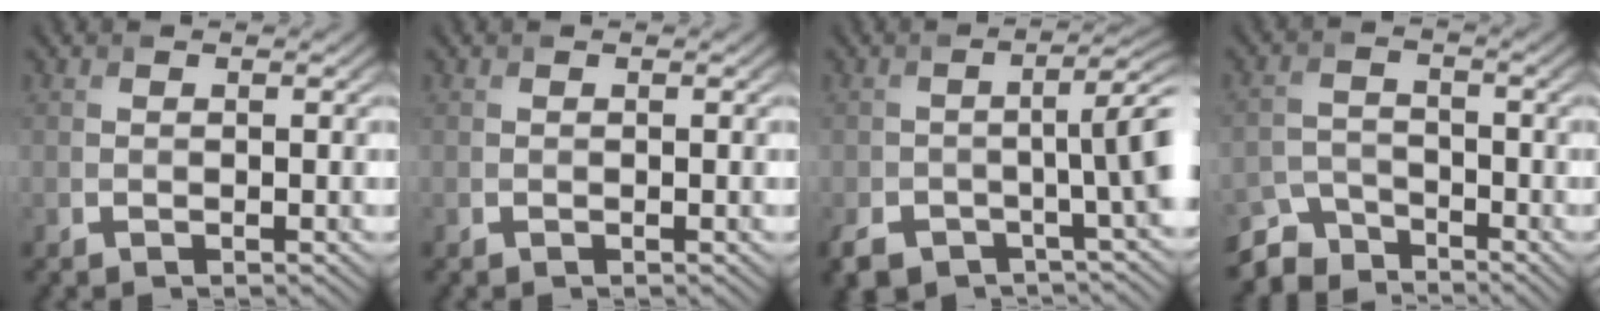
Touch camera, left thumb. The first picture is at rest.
{"total": 0.0}
{"total": 8.0, "force": [-4.2, 3.0, 6.1], "torque": [-0.096, -0.016, -0.076]}
{"total": 5.2, "force": [-4.5, 2.3, 1.2], "torque": [-0.030, -0.009, -0.096]}